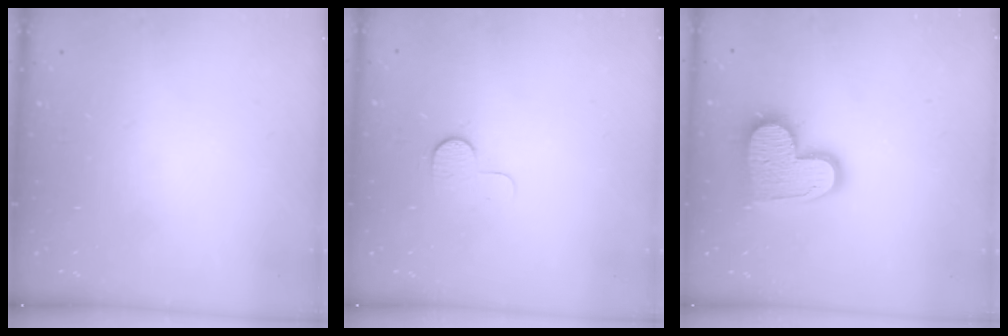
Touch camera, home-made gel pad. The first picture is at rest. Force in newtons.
{"total": 6.9, "press": 6.8, "slide": 0.5}
{"total": 14.5, "press": 14.5, "slide": 1.0}